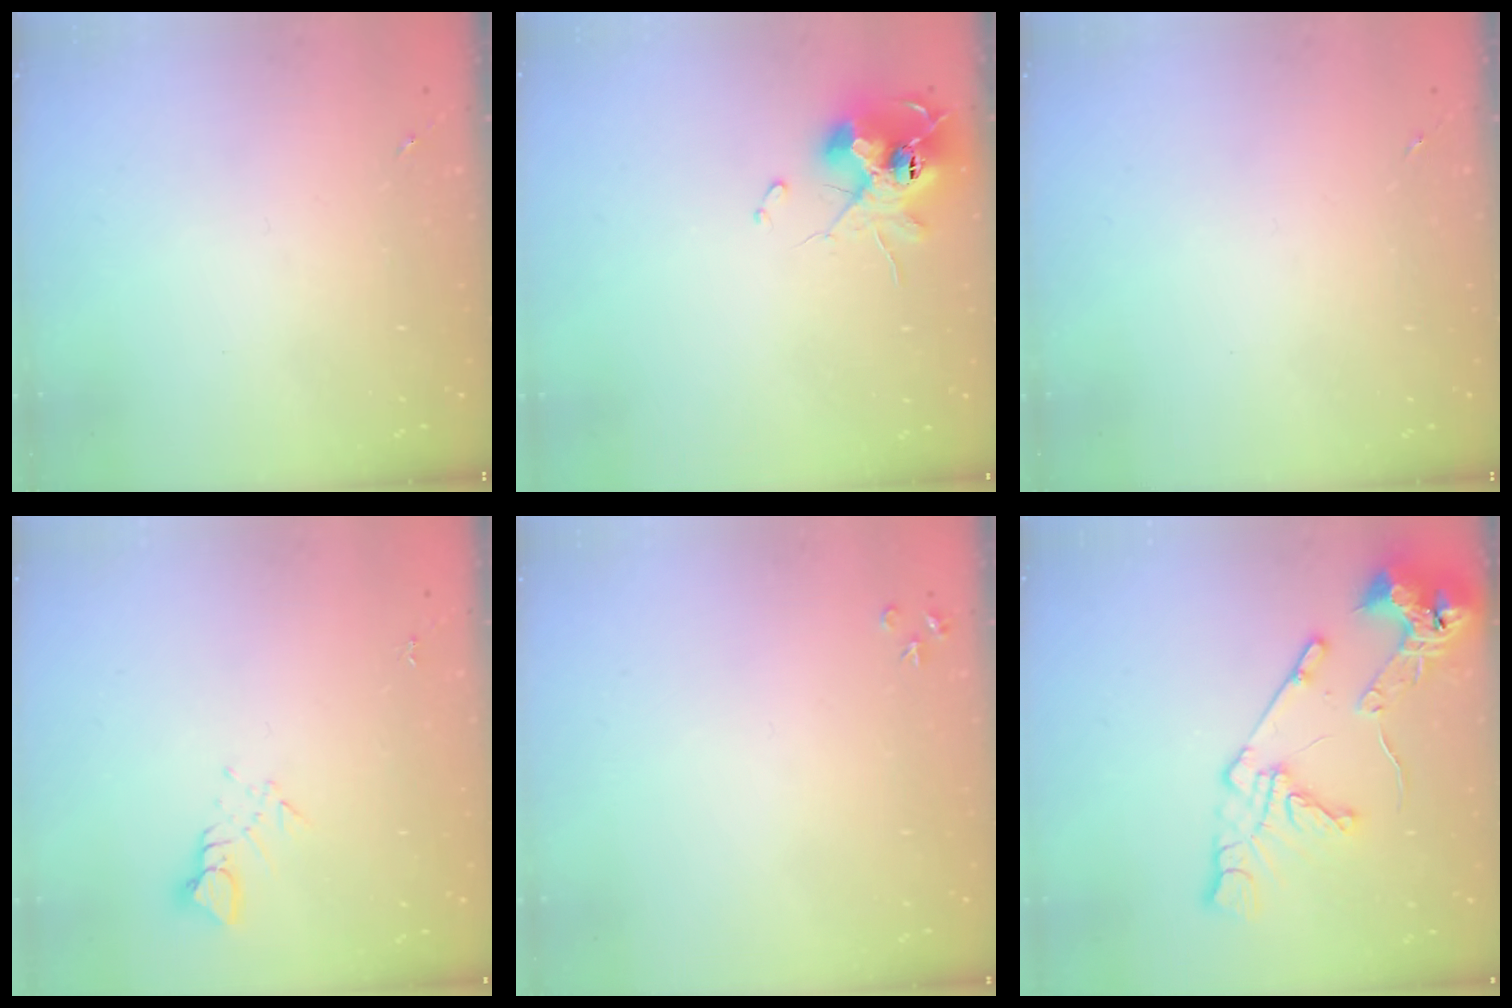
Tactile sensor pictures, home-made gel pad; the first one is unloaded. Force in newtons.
{"total": 12.8, "press": 12.7, "slide": 1.1}
{"total": 0.0}
{"total": 3.5, "press": 3.5, "slide": 0.3}
{"total": 3.1, "press": 3.1, "slide": 0.4}
{"total": 15.2, "press": 15.1, "slide": 1.8}